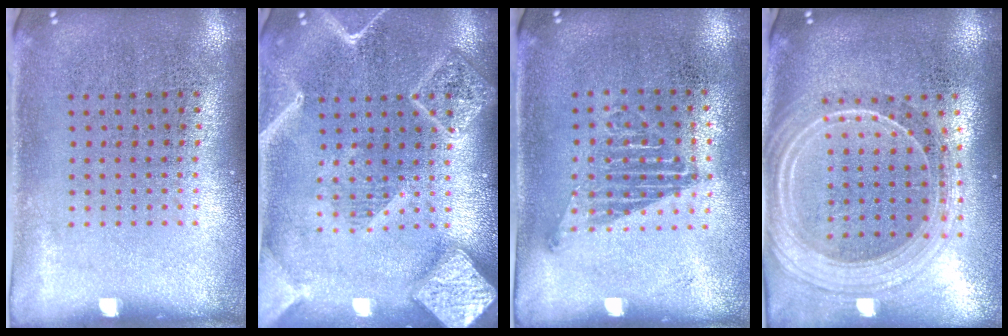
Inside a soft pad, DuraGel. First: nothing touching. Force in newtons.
{"total": 4.3, "press": 4.3, "slide": 0.5}
{"total": 1.1, "press": 1.0, "slide": 0.6}
{"total": 2.3, "press": 2.0, "slide": 1.1}